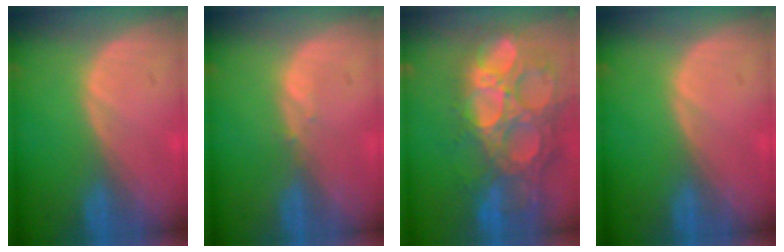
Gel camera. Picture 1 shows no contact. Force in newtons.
{"total": 0.6, "press": 0.6, "slide": 0.1}
{"total": 15.2, "press": 12.6, "slide": 8.5}
{"total": 0.0}